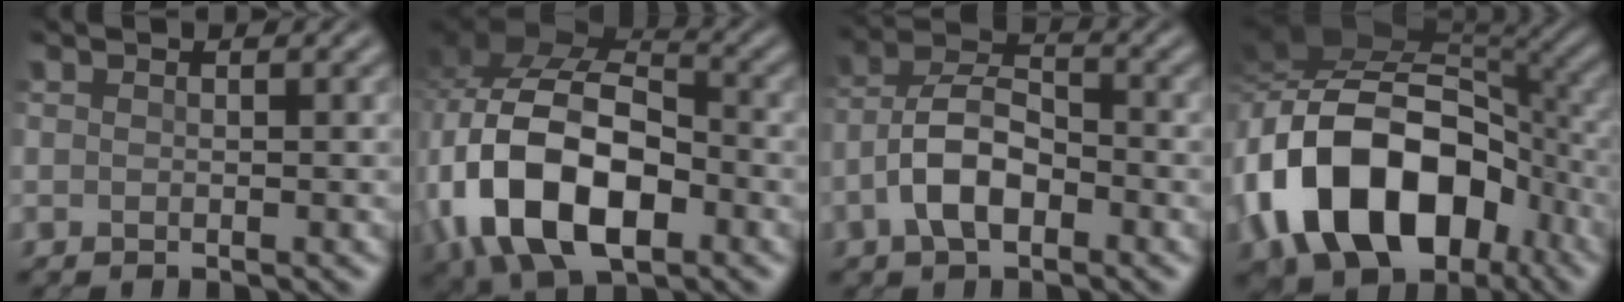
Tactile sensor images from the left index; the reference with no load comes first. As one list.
[{"total": 14.2, "force": [-4.0, 8.7, 10.5], "torque": [-0.201, -0.014, -0.077]}, {"total": 5.7, "force": [-2.3, 2.9, 4.3], "torque": [-0.076, 0.011, -0.049]}, {"total": 15.4, "force": [-5.4, 10.1, 10.3], "torque": [-0.184, 0.002, -0.100]}]